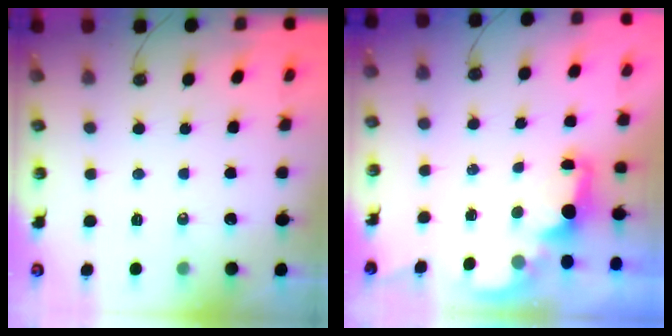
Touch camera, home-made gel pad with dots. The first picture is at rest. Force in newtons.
{"total": 1.8, "press": 1.6, "slide": 0.7}